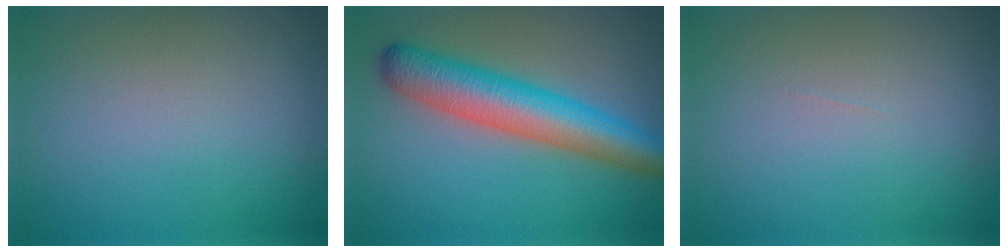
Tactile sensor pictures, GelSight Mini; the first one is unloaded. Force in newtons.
{"total": 7.6, "press": 7.6, "slide": 0.2}
{"total": 0.0}